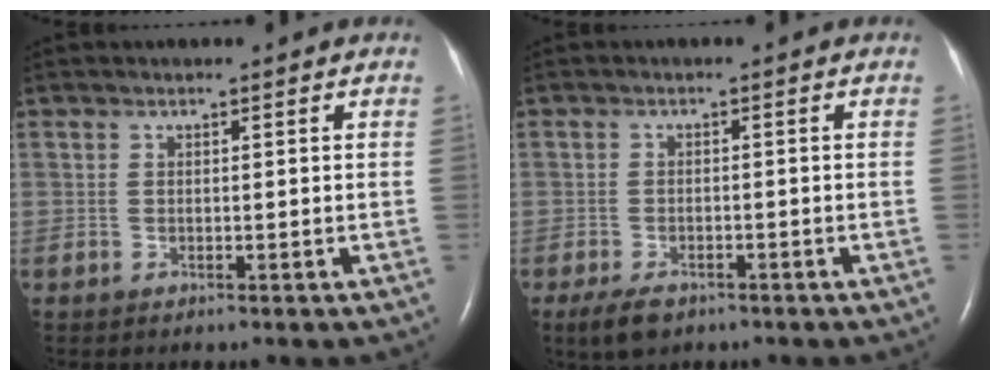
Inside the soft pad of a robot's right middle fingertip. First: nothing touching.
{"total": 3.9, "force": [-2.6, 1.9, 2.2], "torque": [-0.050, -0.006, -0.040]}